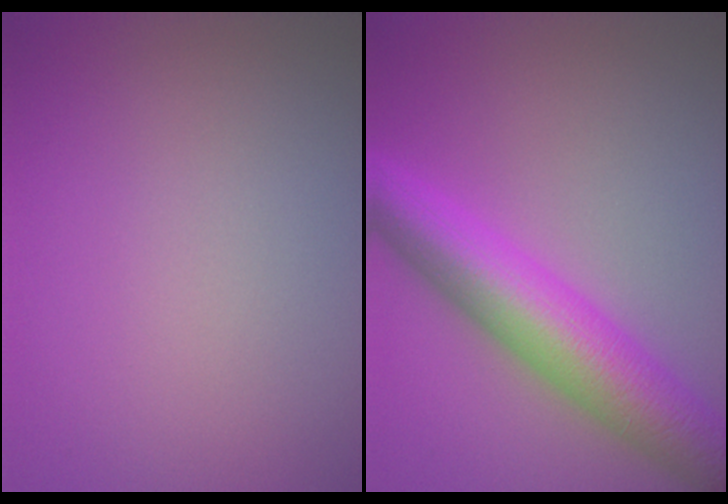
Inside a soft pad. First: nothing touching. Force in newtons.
{"total": 8.6, "press": 8.6, "slide": 0.1}